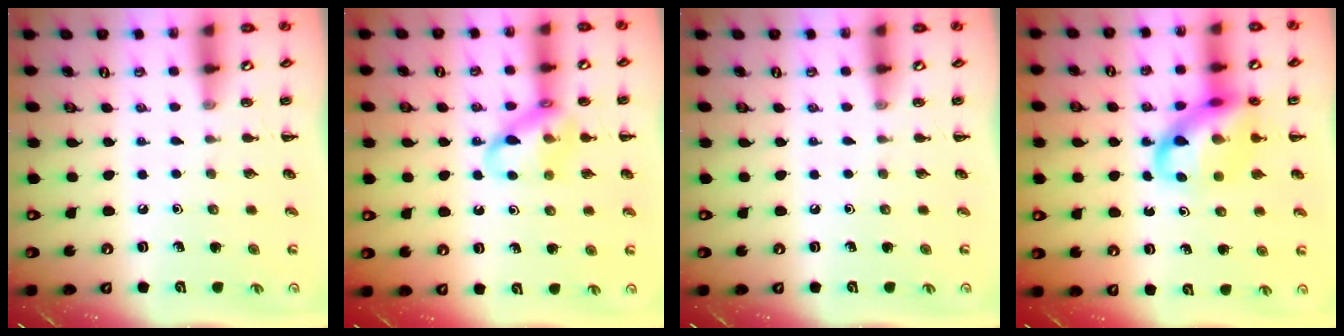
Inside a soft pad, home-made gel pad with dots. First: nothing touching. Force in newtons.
{"total": 13.7, "press": 13.5, "slide": 2.1}
{"total": 0.0}
{"total": 14.3, "press": 13.8, "slide": 3.4}